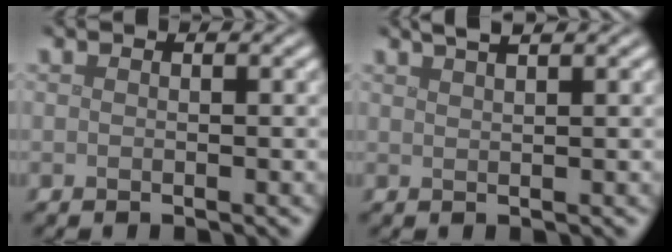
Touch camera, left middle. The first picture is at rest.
{"total": 2.6, "force": [1.8, 0.7, 1.7], "torque": [-0.007, 0.009, 0.015]}